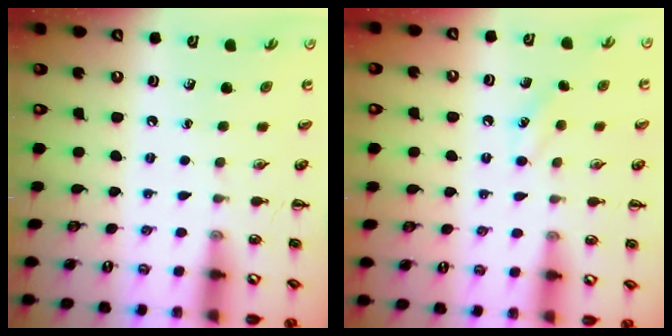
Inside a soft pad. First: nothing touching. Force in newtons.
{"total": 6.9, "press": 6.7, "slide": 1.8}